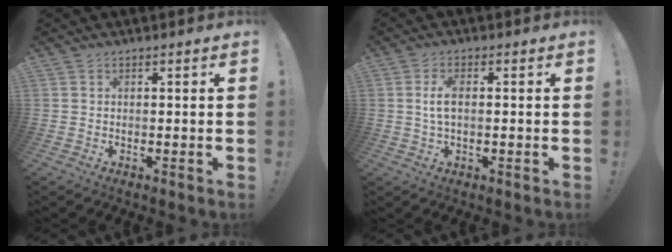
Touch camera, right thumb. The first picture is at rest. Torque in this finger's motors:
{"motor_torque": [-0.14, -0.10, 0.06, 0.46, 0.20]}